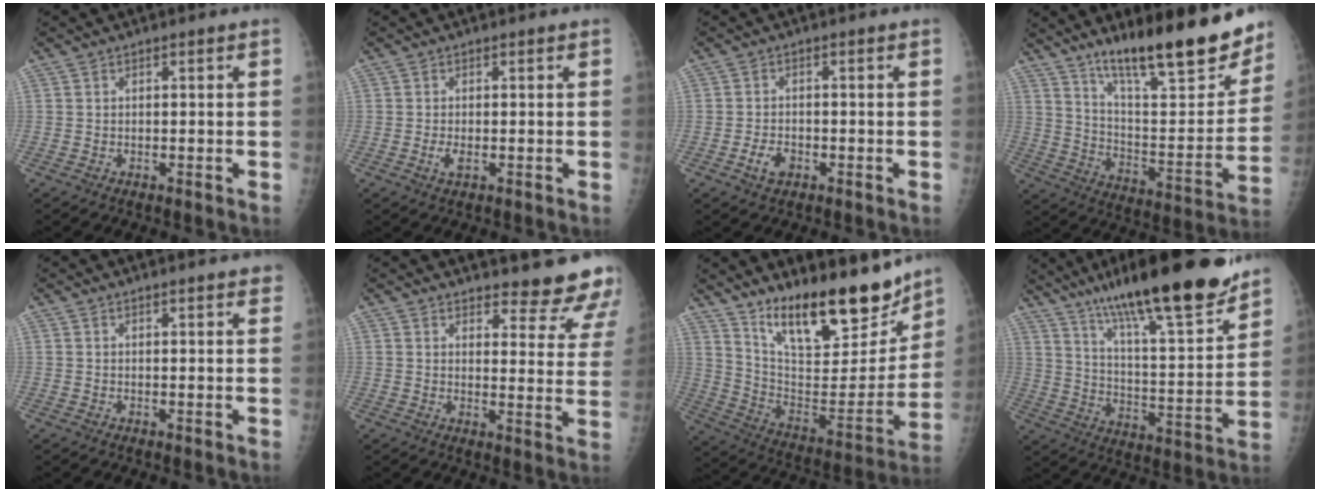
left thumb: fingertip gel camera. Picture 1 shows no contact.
{"total": 1.7, "force": [-0.3, 0.8, 1.5], "torque": [-0.031, -0.003, -0.004]}
{"total": 3.3, "force": [-1.5, 2.2, 2.0], "torque": [-0.031, 0.006, -0.024]}
{"total": 24.1, "force": [17.6, 5.5, 15.6], "torque": [-0.199, -0.094, 0.280]}
{"total": 3.8, "force": [3.2, 0.7, 2.0], "torque": [-0.011, -0.005, 0.033]}
{"total": 13.6, "force": [12.9, 3.2, 2.9], "torque": [0.013, -0.110, 0.132]}
{"total": 23.9, "force": [17.5, 7.7, 14.3], "torque": [-0.180, -0.093, 0.292]}
{"total": 25.5, "force": [18.6, 4.7, 16.8], "torque": [-0.246, -0.072, 0.303]}